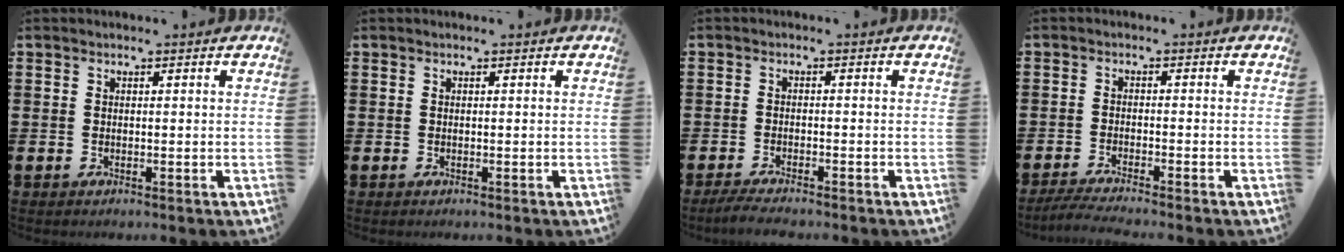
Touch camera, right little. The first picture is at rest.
{"total": 0.0}
{"total": 2.0, "force": [-1.8, 0.1, 0.9], "torque": [-0.015, 0.005, -0.035]}
{"total": 2.4, "force": [-2.1, -0.1, 1.2], "torque": [-0.019, 0.001, -0.039]}